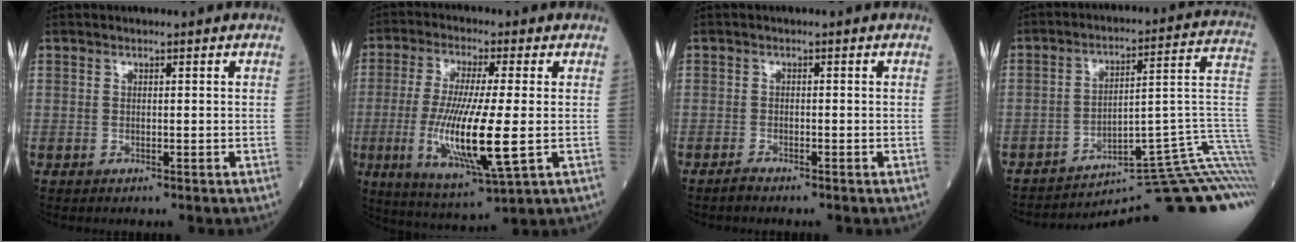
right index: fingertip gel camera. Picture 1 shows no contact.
{"total": 15.1, "force": [-2.5, 1.9, 14.8], "torque": [-0.300, -0.032, -0.040]}
{"total": 1.6, "force": [-1.4, 0.6, 0.6], "torque": [-0.023, -0.003, -0.025]}
{"total": 23.7, "force": [-17.2, 1.5, 16.2], "torque": [-0.109, 0.048, -0.229]}